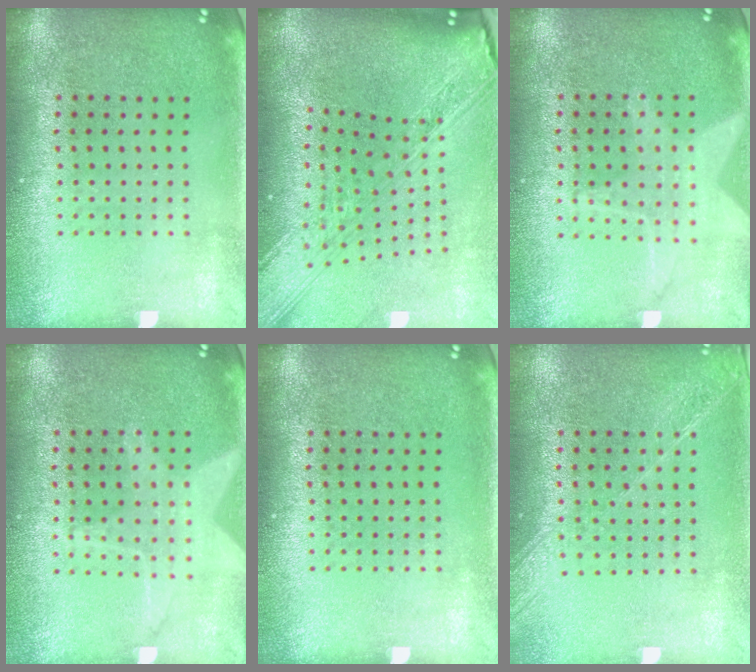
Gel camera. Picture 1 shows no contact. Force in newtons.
{"total": 3.9, "press": 2.8, "slide": 2.7}
{"total": 1.3, "press": 1.3, "slide": 0.3}
{"total": 1.3, "press": 1.3, "slide": 0.3}
{"total": 0.0}
{"total": 1.5, "press": 1.4, "slide": 0.5}